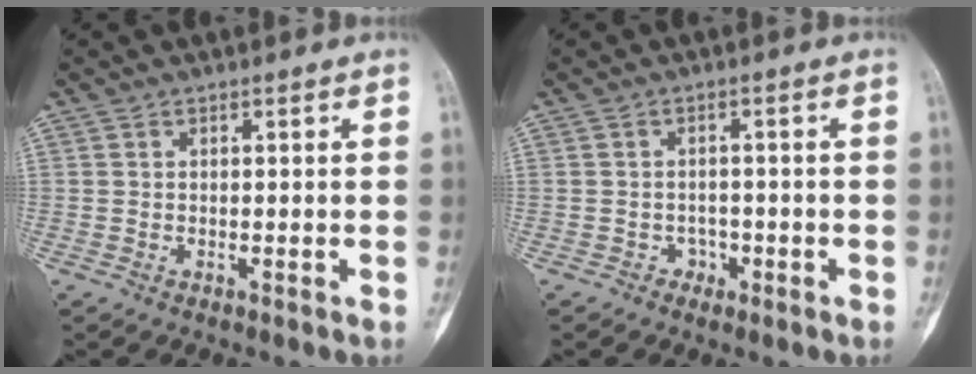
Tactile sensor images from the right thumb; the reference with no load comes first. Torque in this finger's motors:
{"motor_torque": [0.35, -0.01, -0.06, -0.12, -0.09]}